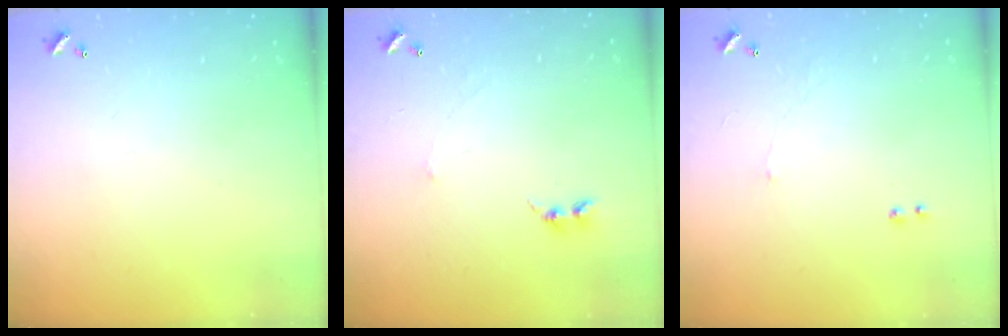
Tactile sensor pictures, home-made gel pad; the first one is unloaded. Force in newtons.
{"total": 2.3, "press": 2.3, "slide": 0.3}
{"total": 1.2, "press": 1.0, "slide": 0.6}